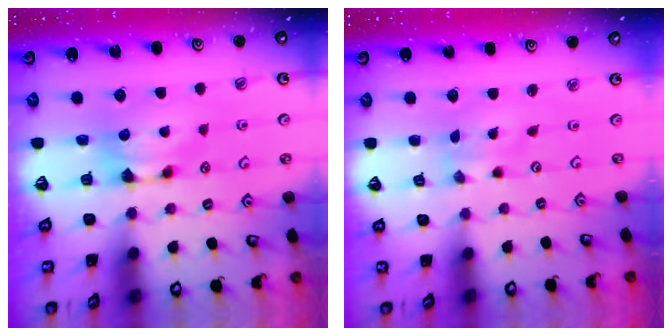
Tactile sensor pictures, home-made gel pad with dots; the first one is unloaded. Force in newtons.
{"total": 3.5, "press": 3.4, "slide": 0.8}